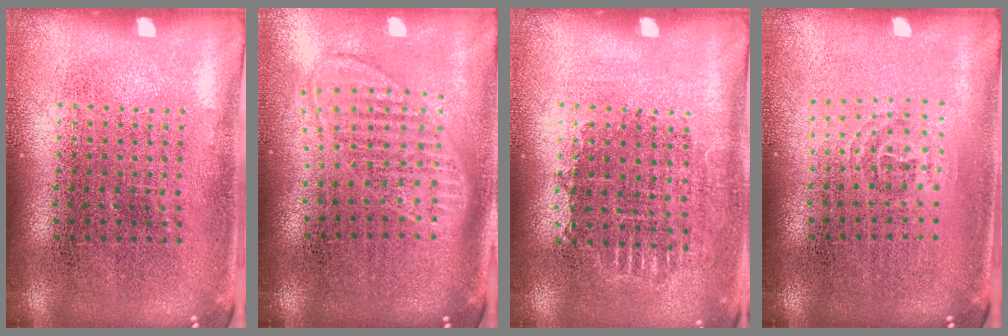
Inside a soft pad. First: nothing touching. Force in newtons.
{"total": 1.8, "press": 1.5, "slide": 1.1}
{"total": 0.8, "press": 0.7, "slide": 0.3}
{"total": 0.9, "press": 0.6, "slide": 0.7}